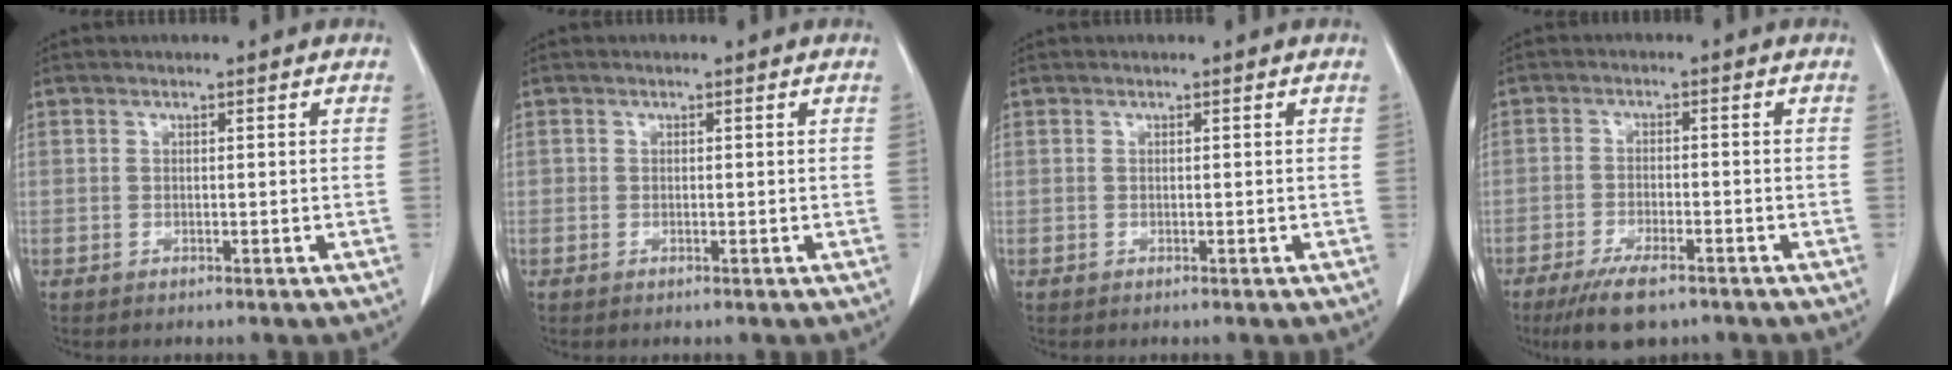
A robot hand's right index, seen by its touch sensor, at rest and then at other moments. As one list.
[{"total": 0.0}, {"total": 0.0}, {"total": 7.5, "force": [-5.4, 2.0, 4.9], "torque": [-0.086, -0.014, -0.089]}]